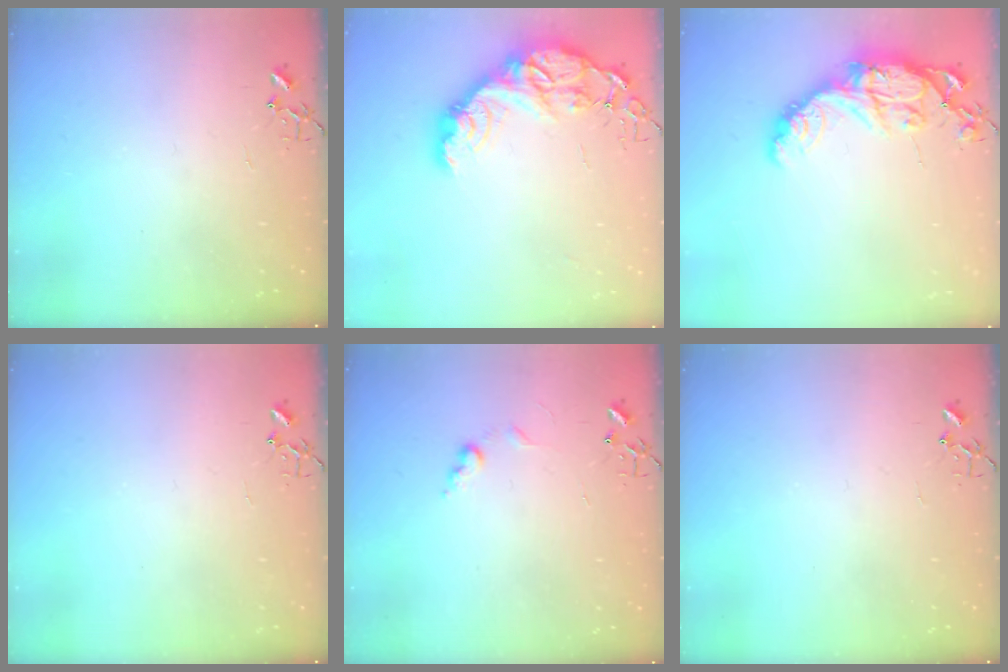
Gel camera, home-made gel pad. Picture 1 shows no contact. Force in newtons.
{"total": 19.0, "press": 19.0, "slide": 1.4}
{"total": 14.7, "press": 14.6, "slide": 0.7}
{"total": 0.0}
{"total": 6.0, "press": 5.9, "slide": 0.7}
{"total": 0.0}